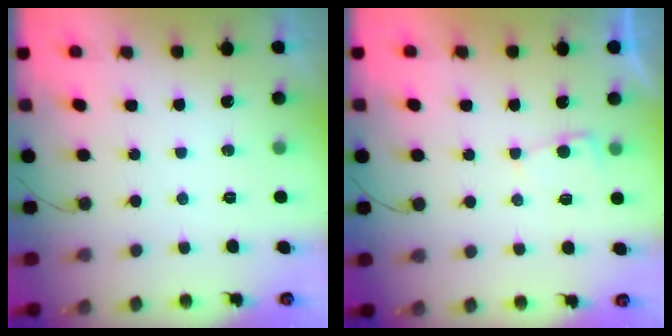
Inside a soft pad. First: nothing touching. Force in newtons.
{"total": 2.1, "press": 2.1, "slide": 0.3}